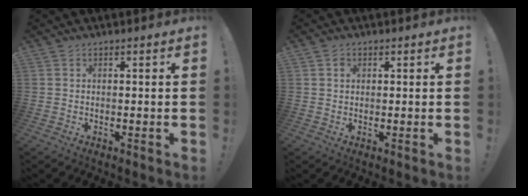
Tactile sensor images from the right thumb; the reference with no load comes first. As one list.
[{"total": 1.3, "force": [0.6, 1.0, 0.5], "torque": [0.003, -0.004, 0.008]}]